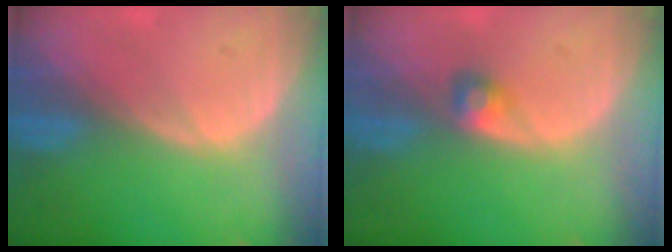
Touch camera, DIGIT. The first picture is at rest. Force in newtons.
{"total": 2.1, "press": 2.1, "slide": 0.2}